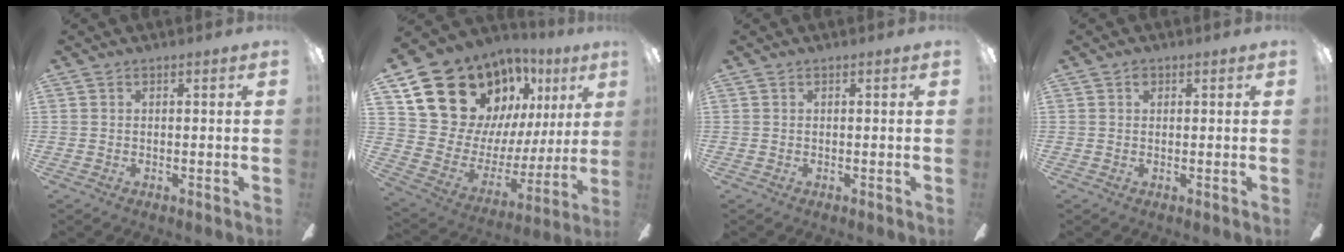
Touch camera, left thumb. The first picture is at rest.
{"total": 21.0, "force": [14.8, 12.9, 7.4], "torque": [-0.137, -0.101, 0.299]}
{"total": 0.0}
{"total": 1.2, "force": [0.5, 0.8, 0.7], "torque": [-0.008, 0.000, 0.007]}